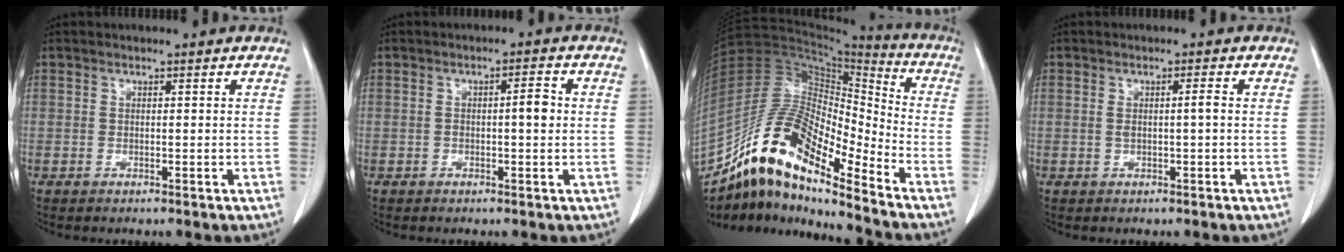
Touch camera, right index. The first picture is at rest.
{"total": 2.7, "force": [-0.1, 0.5, 2.7], "torque": [-0.039, 0.007, -0.004]}
{"total": 16.8, "force": [-12.4, 3.4, 10.9], "torque": [-0.210, 0.035, -0.224]}
{"total": 1.8, "force": [0.0, 0.0, 1.8], "torque": [-0.031, 0.002, 0.002]}